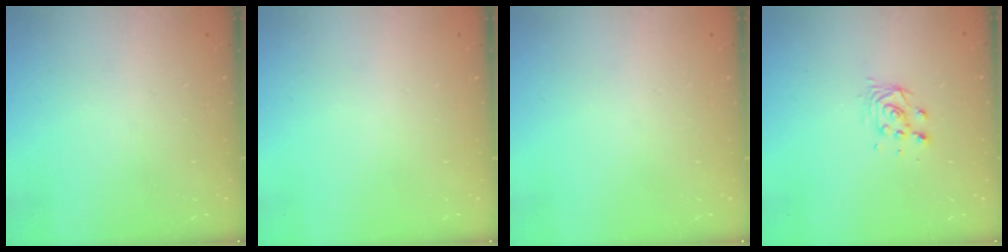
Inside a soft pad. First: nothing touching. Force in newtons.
{"total": 0.0}
{"total": 0.0}
{"total": 4.7, "press": 4.7, "slide": 0.4}